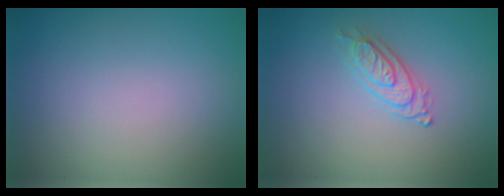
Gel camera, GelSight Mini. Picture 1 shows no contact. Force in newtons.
{"total": 2.2, "press": 2.0, "slide": 0.7}